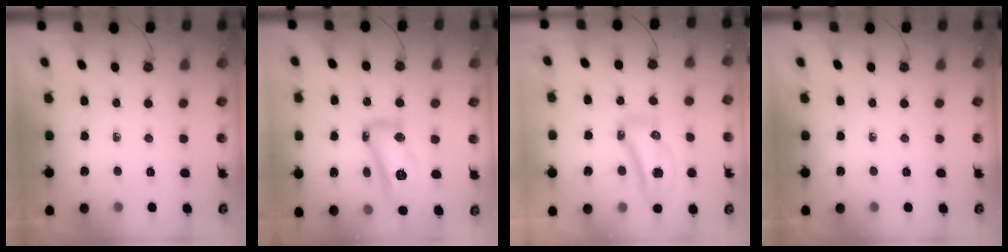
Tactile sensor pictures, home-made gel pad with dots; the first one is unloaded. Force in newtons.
{"total": 14.0, "press": 13.9, "slide": 1.6}
{"total": 18.9, "press": 14.1, "slide": 12.5}
{"total": 0.0}